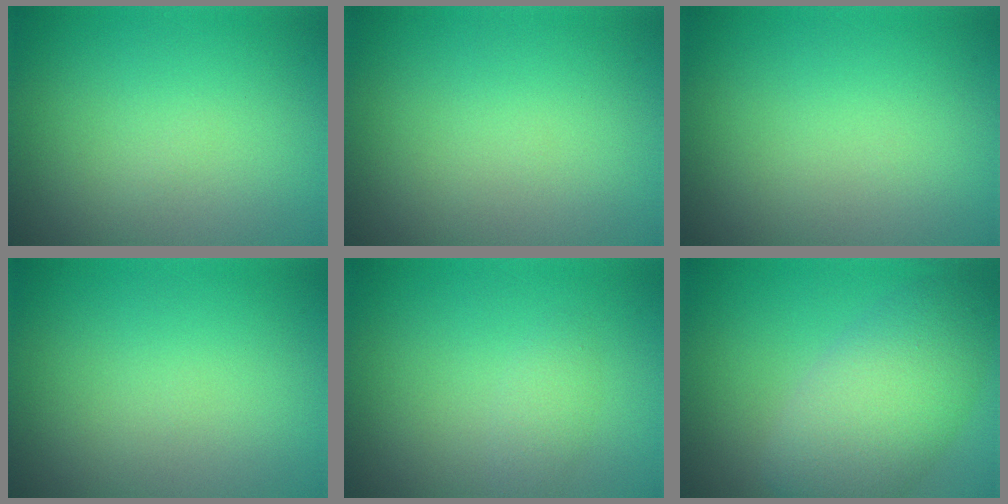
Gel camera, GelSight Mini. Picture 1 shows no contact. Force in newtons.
{"total": 0.0}
{"total": 0.0}
{"total": 0.0}
{"total": 1.4, "press": 1.4, "slide": 0.1}
{"total": 7.8, "press": 7.8, "slide": 0.3}